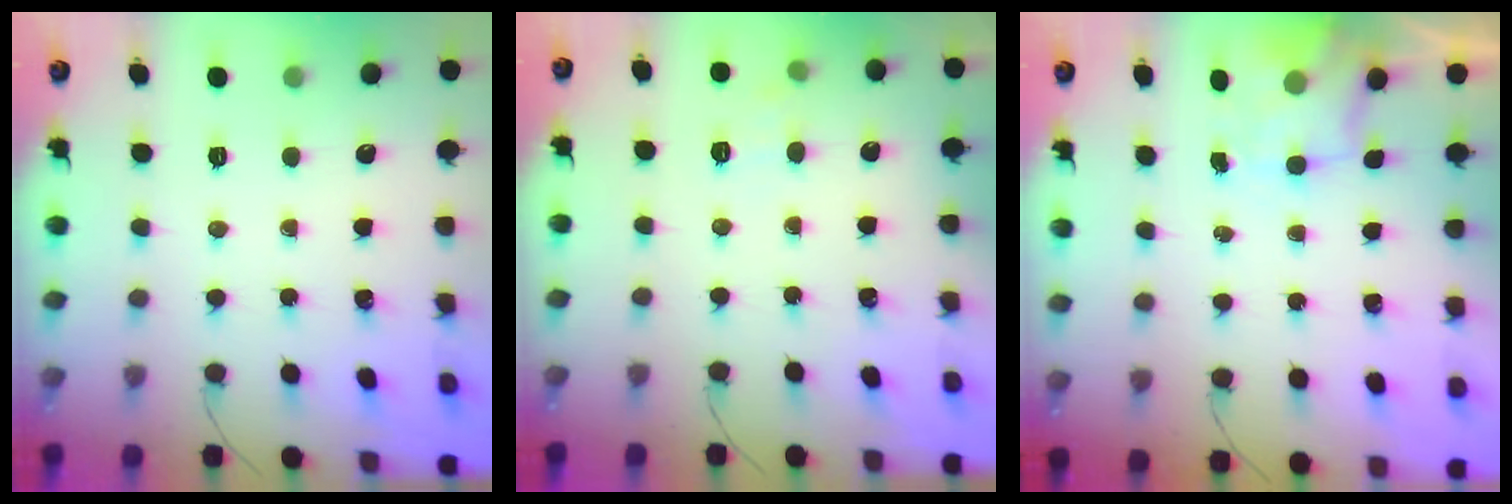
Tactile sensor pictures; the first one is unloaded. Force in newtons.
{"total": 6.2, "press": 5.9, "slide": 1.8}
{"total": 2.0, "press": 1.9, "slide": 0.5}